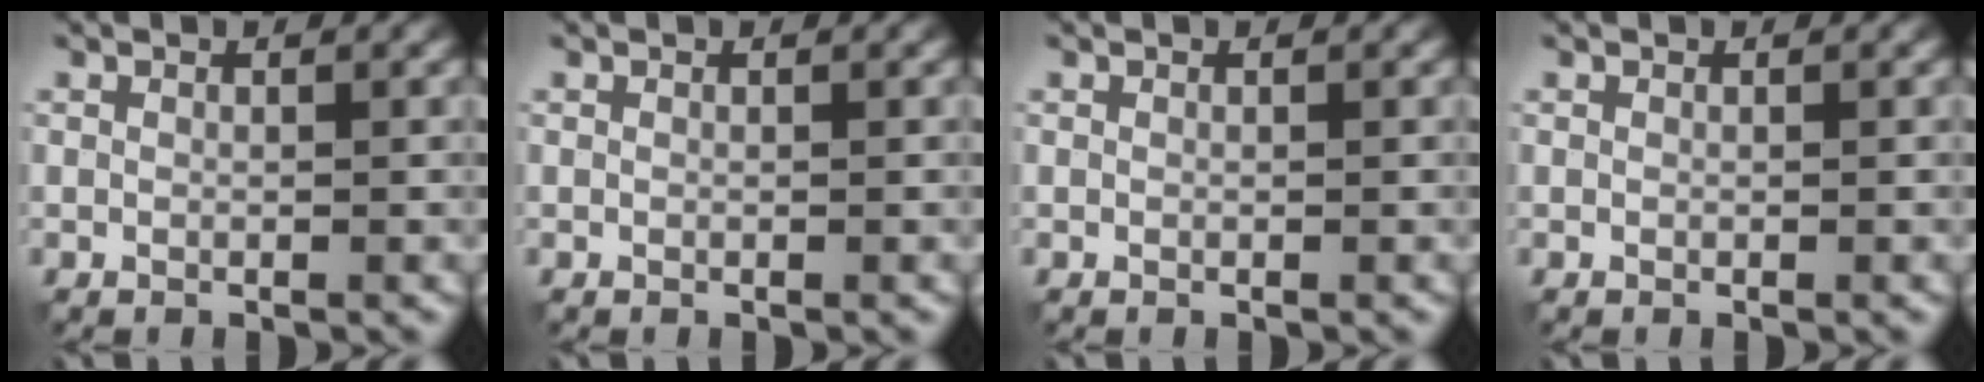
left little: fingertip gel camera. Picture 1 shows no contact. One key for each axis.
{"total": 0.0}
{"total": 0.0}
{"total": 0.0}